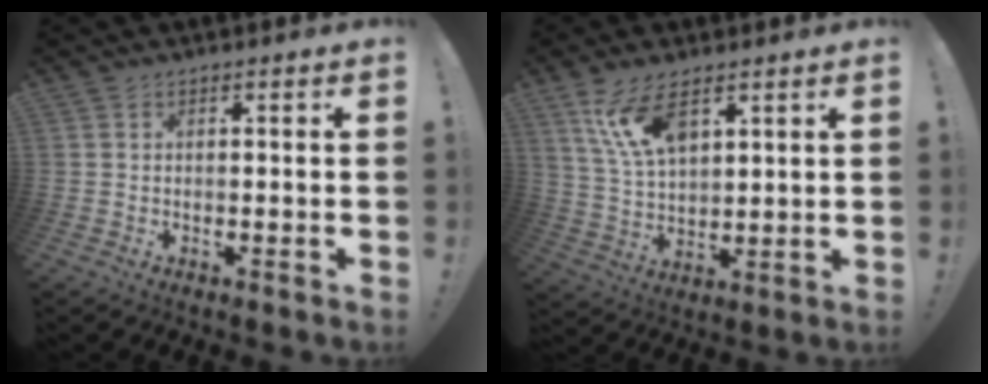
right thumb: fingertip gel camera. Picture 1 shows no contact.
{"total": 12.1, "force": [7.1, 5.6, 8.1], "torque": [-0.152, -0.026, 0.131]}